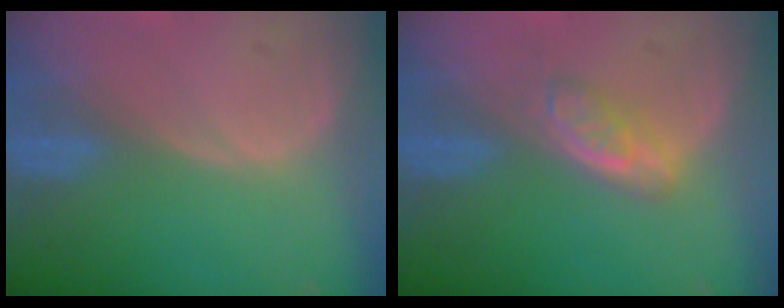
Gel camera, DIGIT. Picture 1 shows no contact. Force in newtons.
{"total": 3.9, "press": 3.8, "slide": 0.8}